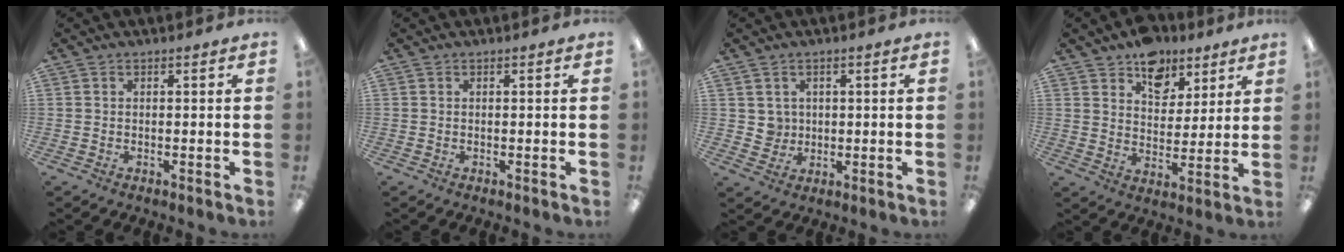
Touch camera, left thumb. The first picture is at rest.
{"total": 0.0}
{"total": 3.5, "force": [1.3, 3.3, -0.1], "torque": [-0.002, 0.001, 0.022]}
{"total": 10.4, "force": [7.5, 6.6, 2.8], "torque": [-0.027, -0.050, 0.138]}